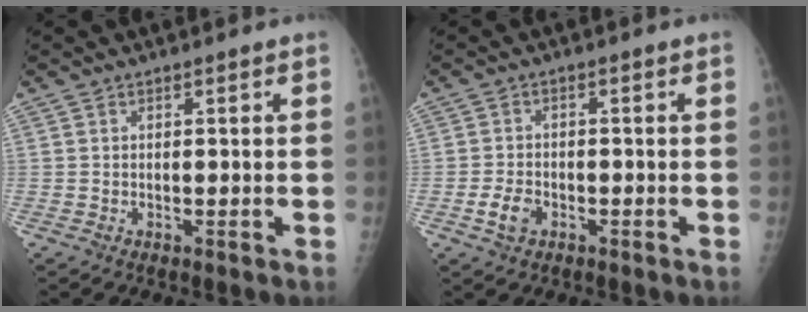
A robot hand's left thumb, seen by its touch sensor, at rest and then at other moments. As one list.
[{"total": 3.6, "force": [-1.6, 2.4, 2.2], "torque": [-0.040, 0.007, -0.028]}]